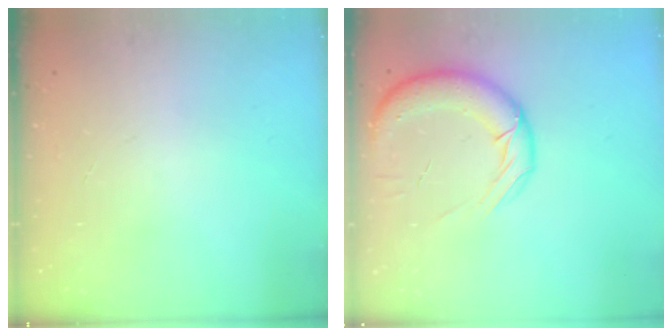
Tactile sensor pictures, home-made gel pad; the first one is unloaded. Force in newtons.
{"total": 15.3, "press": 14.8, "slide": 3.8}